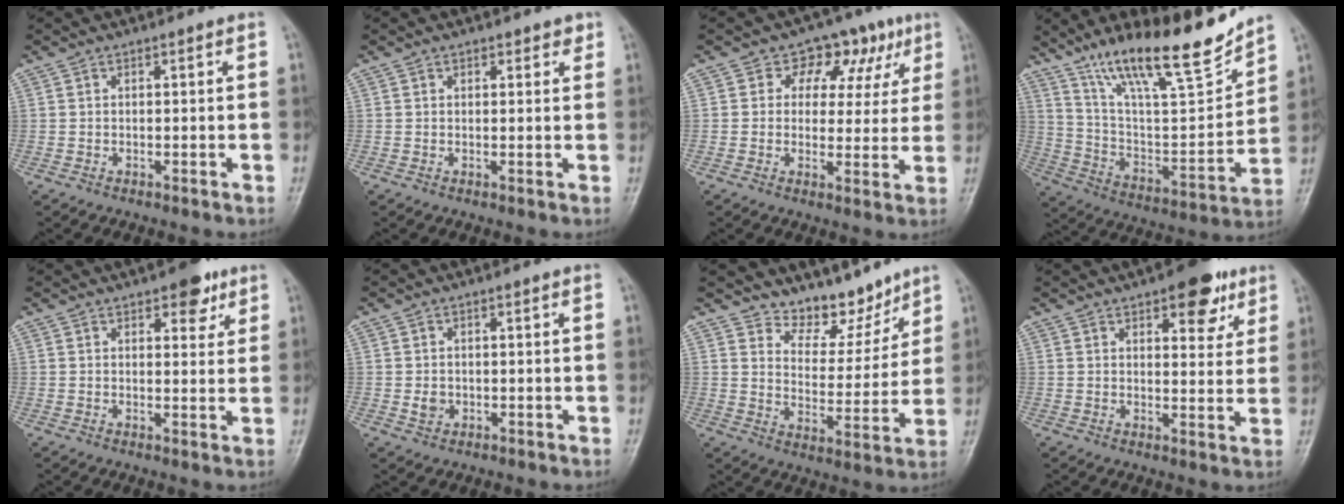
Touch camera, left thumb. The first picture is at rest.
{"total": 2.1, "force": [1.3, 1.3, 1.0], "torque": [0.005, -0.004, 0.012]}
{"total": 10.4, "force": [4.7, 7.6, 5.3], "torque": [-0.008, -0.003, 0.057]}
{"total": 22.1, "force": [16.4, 4.8, 13.9], "torque": [-0.199, -0.076, 0.288]}
{"total": 6.0, "force": [3.5, 2.9, 4.0], "torque": [-0.027, -0.013, 0.040]}
{"total": 2.2, "force": [-0.3, 1.9, 1.1], "torque": [-0.011, 0.001, -0.003]}
{"total": 5.8, "force": [4.9, 3.0, 0.7], "torque": [0.023, -0.040, 0.083]}
{"total": 9.6, "force": [5.5, 4.3, 6.7], "torque": [-0.054, -0.021, 0.068]}